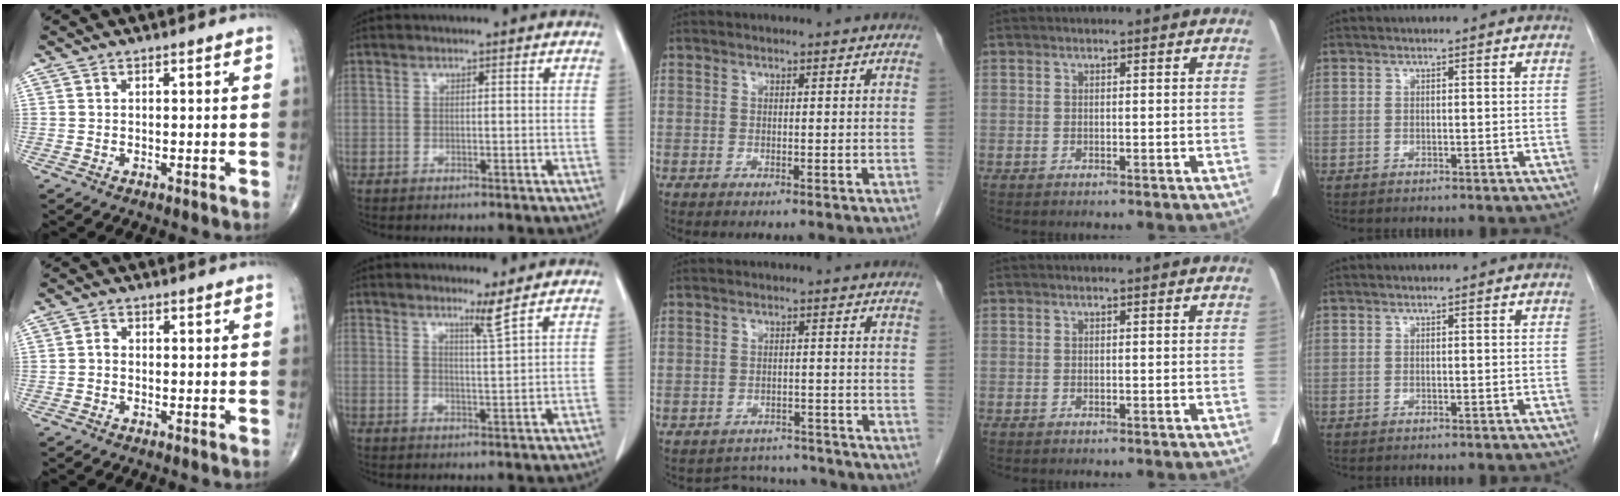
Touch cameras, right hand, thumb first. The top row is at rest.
{"thumb": {"total": 1.3, "force": [-0.3, 1.0, 0.7], "torque": [-0.007, 0.003, -0.010]}, "index": {"total": 2.7, "force": [2.0, -1.2, 1.4], "torque": [-0.032, -0.018, 0.039]}, "middle": {"total": 5.8, "force": [-5.5, 1.7, -1.0], "torque": [0.015, 0.020, -0.072]}}